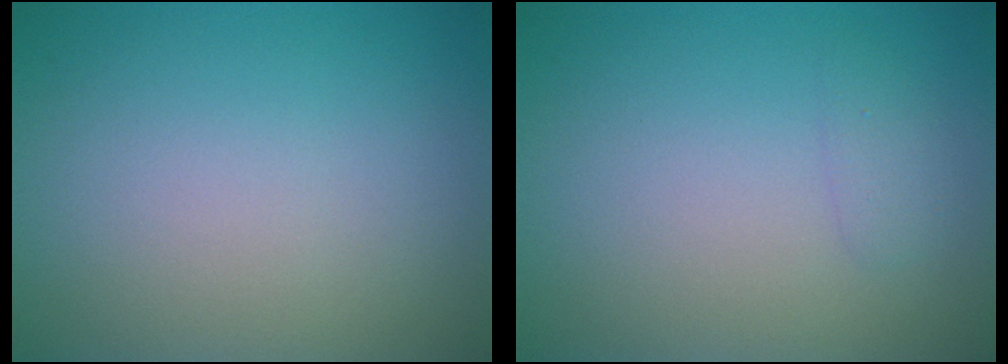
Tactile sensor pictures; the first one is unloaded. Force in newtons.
{"total": 0.9, "press": 0.9, "slide": 0.1}